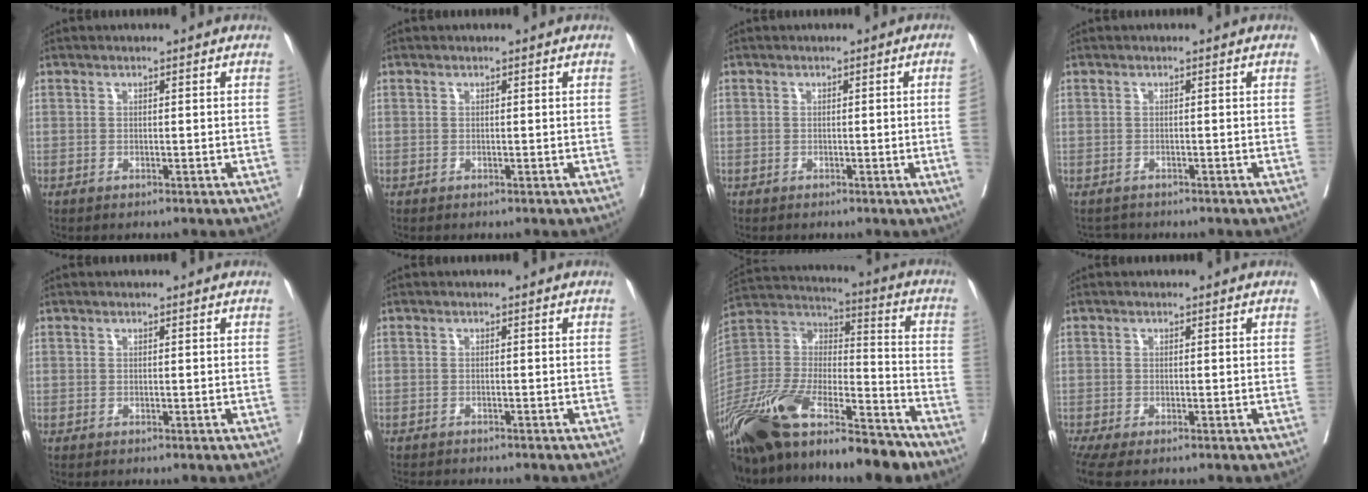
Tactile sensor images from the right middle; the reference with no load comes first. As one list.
[{"total": 0.0}, {"total": 2.2, "force": [-0.3, -0.7, 2.1], "torque": [-0.026, -0.004, -0.003]}, {"total": 1.4, "force": [-1.3, 0.4, -0.3], "torque": [-0.003, -0.007, -0.021]}, {"total": 0.0}, {"total": 4.7, "force": [-4.3, 0.9, 1.6], "torque": [-0.027, -0.011, -0.062]}, {"total": 27.8, "force": [-20.9, 7.7, 16.7], "torque": [-0.333, -0.023, -0.367]}, {"total": 4.7, "force": [-3.3, 1.4, 3.0], "torque": [-0.066, -0.012, -0.059]}]